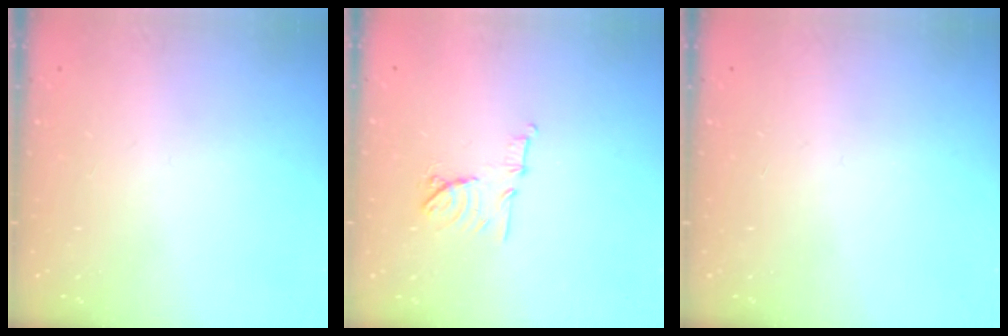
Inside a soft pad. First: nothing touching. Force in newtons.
{"total": 9.5, "press": 9.5, "slide": 0.8}
{"total": 0.0}